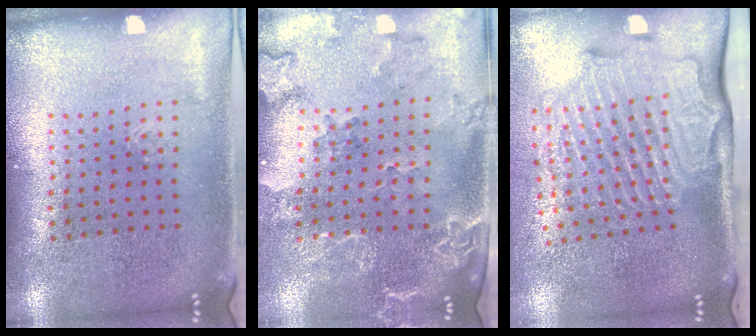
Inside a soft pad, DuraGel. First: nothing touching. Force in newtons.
{"total": 2.1, "press": 2.0, "slide": 0.7}
{"total": 2.9, "press": 2.2, "slide": 1.9}